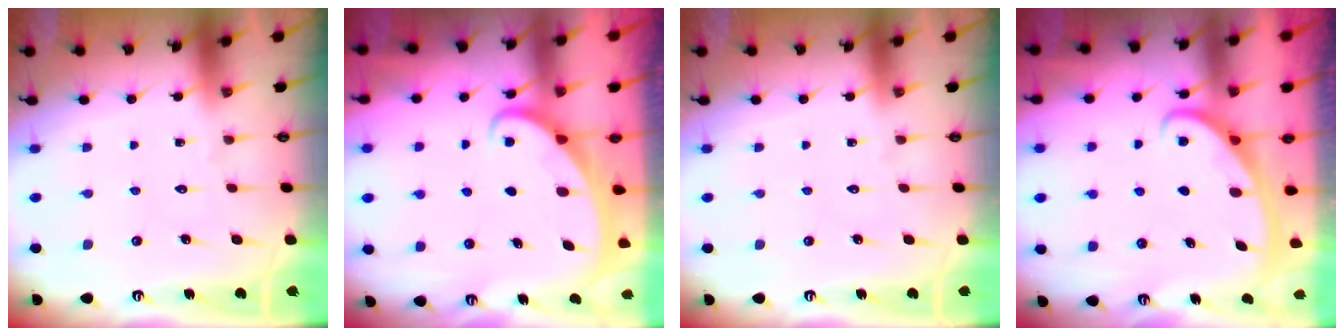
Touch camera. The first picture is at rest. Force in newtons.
{"total": 2.1, "press": 2.1, "slide": 0.0}
{"total": 0.0}
{"total": 2.8, "press": 2.8, "slide": 0.4}